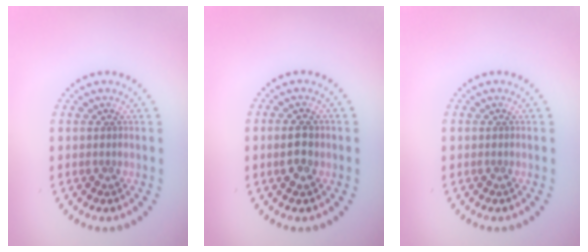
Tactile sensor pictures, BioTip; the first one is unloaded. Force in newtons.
{"total": 2.4, "press": 2.4, "slide": 0.2}
{"total": 0.0}